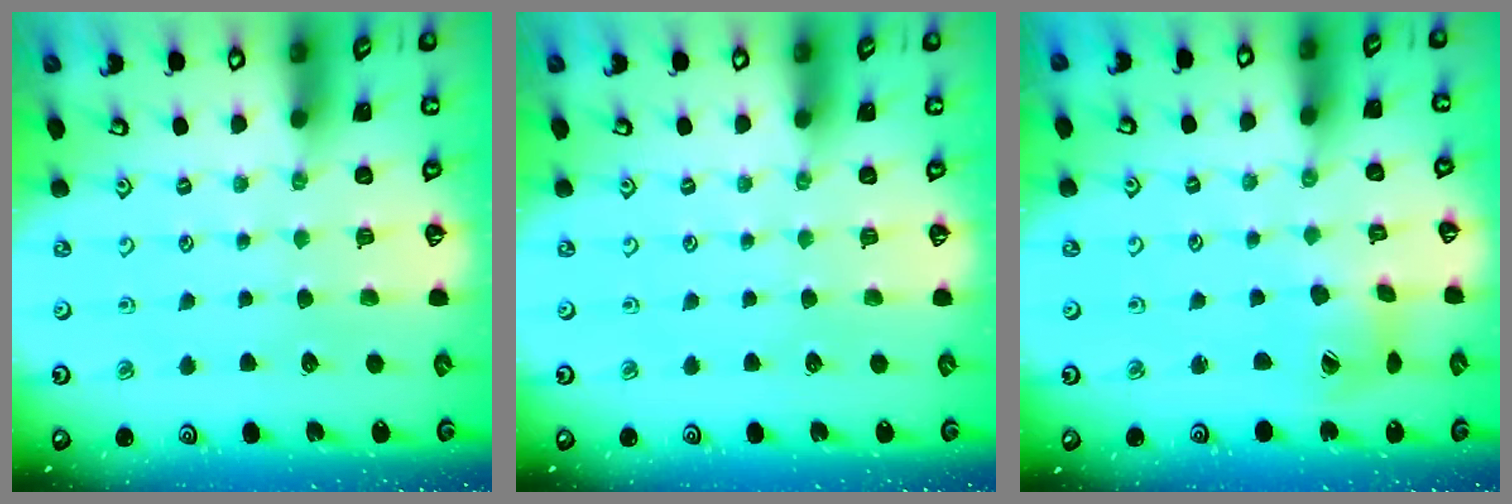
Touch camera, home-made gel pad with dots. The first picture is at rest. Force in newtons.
{"total": 0.0}
{"total": 6.5, "press": 6.4, "slide": 0.8}